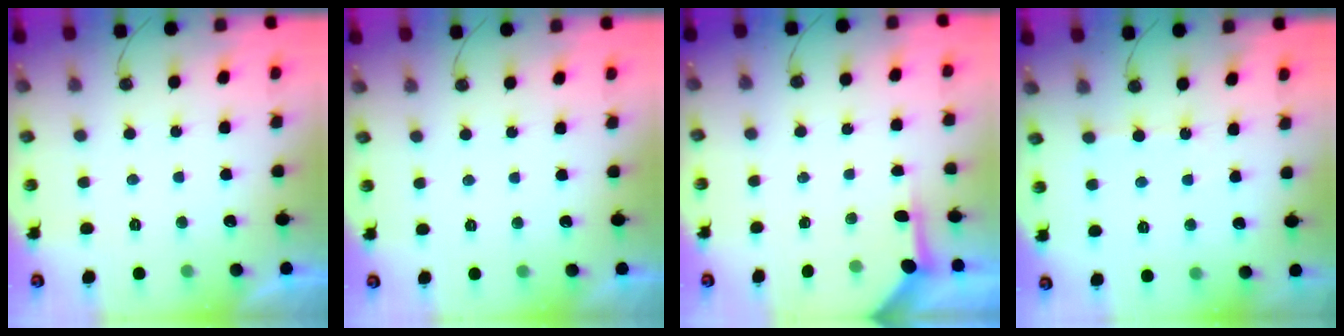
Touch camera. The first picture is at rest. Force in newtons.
{"total": 0.0}
{"total": 3.9, "press": 3.9, "slide": 0.4}
{"total": 1.9, "press": 1.8, "slide": 0.3}